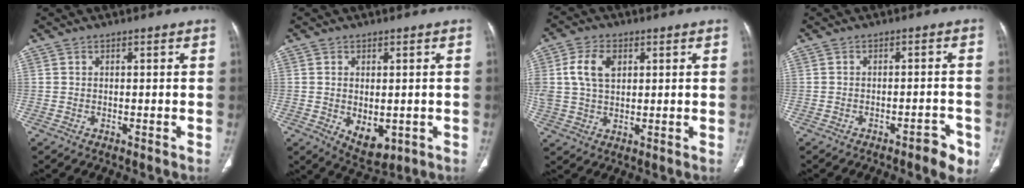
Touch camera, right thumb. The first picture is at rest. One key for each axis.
{"total": 6.0, "fx": -1.0, "fy": 3.6, "fz": 4.8, "tx": -0.060, "ty": -0.009, "tz": 0.001}
{"total": 7.8, "fx": 2.3, "fy": 5.1, "fz": 5.5, "tx": -0.103, "ty": 0.001, "tz": 0.045}
{"total": 4.5, "fx": -2.8, "fy": 1.5, "fz": 3.2, "tx": -0.031, "ty": 0.019, "tz": -0.032}